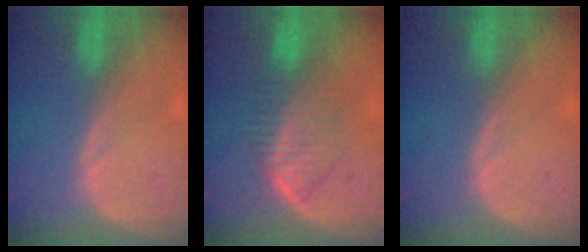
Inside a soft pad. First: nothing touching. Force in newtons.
{"total": 6.6, "press": 6.5, "slide": 1.3}
{"total": 0.0}